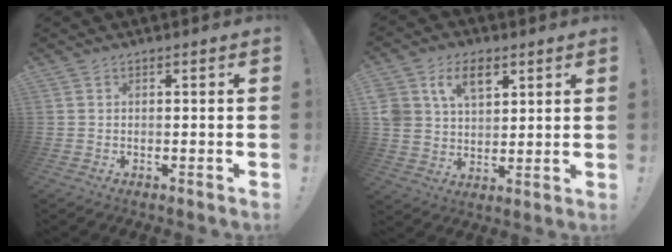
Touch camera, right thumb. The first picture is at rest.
{"total": 11.0, "force": [5.6, 7.7, 5.5], "torque": [-0.096, -0.014, 0.110]}